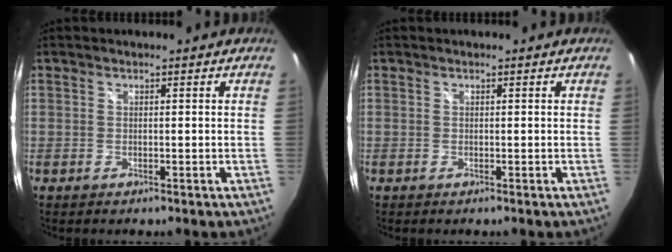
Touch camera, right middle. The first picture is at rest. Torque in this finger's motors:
{"motor_torque": [-0.82, 0.31, -0.06, -0.01]}